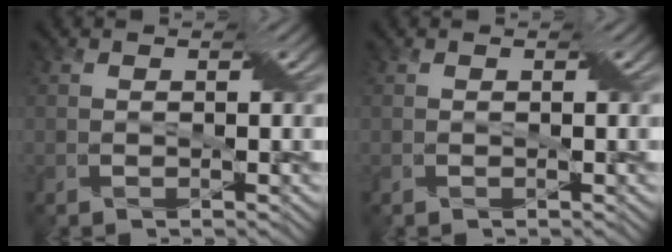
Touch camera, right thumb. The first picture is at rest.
{"total": 0.0}